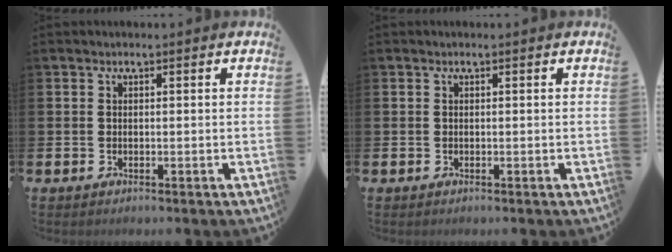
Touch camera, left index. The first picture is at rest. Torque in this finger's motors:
{"motor_torque": [0.00, 0.00, 0.00, 0.01]}